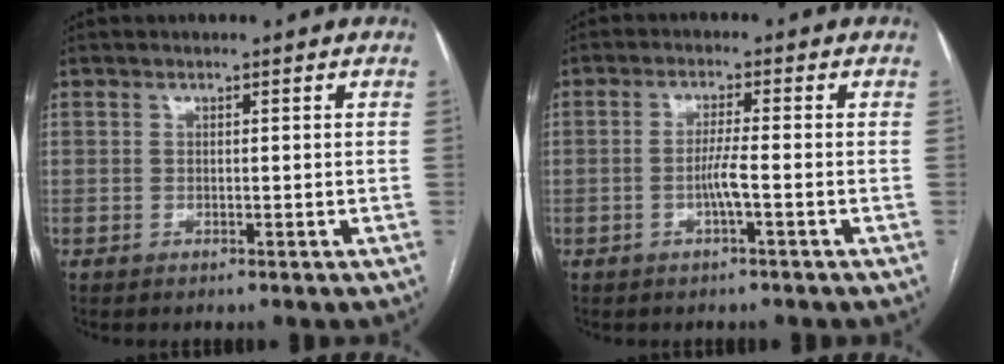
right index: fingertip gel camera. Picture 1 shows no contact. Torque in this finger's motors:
{"motor_torque": [0.12, 0.08, -0.02, 0.02]}